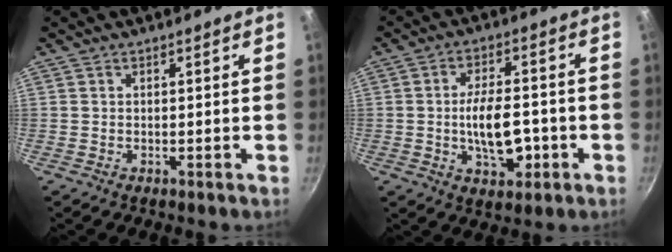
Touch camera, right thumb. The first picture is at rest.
{"total": 10.4, "force": [-2.2, 5.3, 8.7], "torque": [-0.123, 0.014, -0.032]}